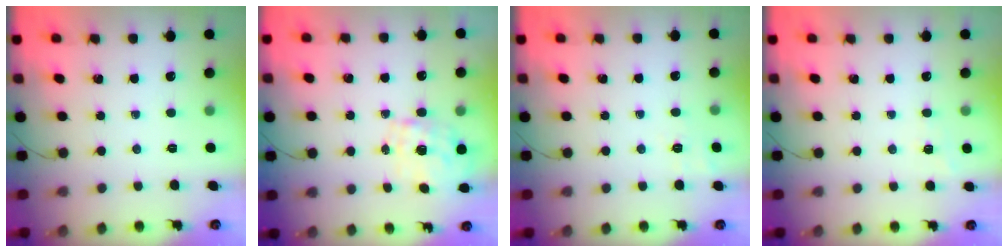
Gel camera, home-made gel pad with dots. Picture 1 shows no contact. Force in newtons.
{"total": 1.6, "press": 1.4, "slide": 0.8}
{"total": 2.6, "press": 1.9, "slide": 1.8}
{"total": 2.8, "press": 2.4, "slide": 1.6}